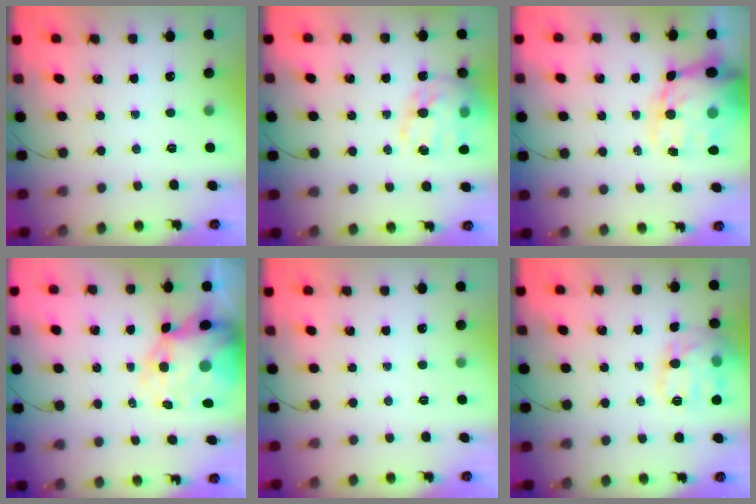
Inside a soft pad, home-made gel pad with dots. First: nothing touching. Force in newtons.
{"total": 19.0, "press": 18.5, "slide": 4.2}
{"total": 17.6, "press": 17.0, "slide": 4.7}
{"total": 12.9, "press": 12.4, "slide": 3.7}
{"total": 0.0}
{"total": 15.4, "press": 15.4, "slide": 0.8}